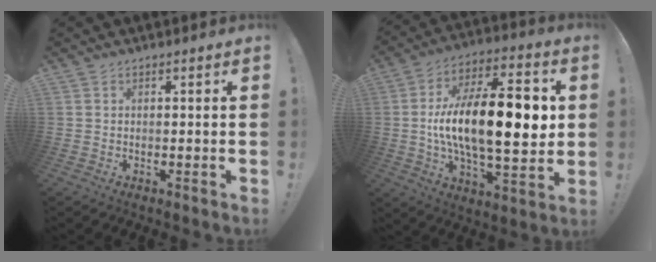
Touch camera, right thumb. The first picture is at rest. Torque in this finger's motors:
{"motor_torque": [2.52, 2.49, 2.40, -0.37, 0.27]}